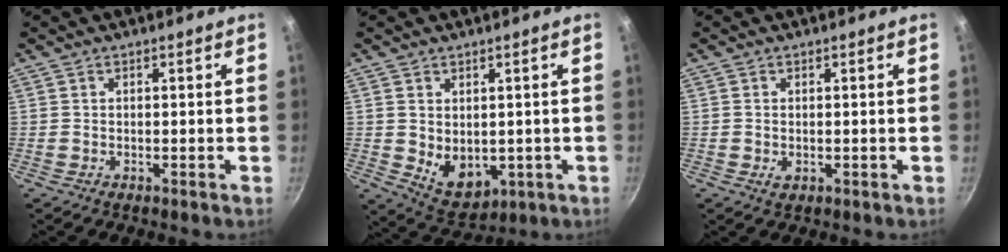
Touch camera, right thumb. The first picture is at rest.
{"total": 7.6, "force": [0.2, 5.4, 5.3], "torque": [-0.068, -0.019, 0.027]}
{"total": 1.4, "force": [-0.1, 0.9, 1.0], "torque": [-0.018, -0.003, -0.001]}